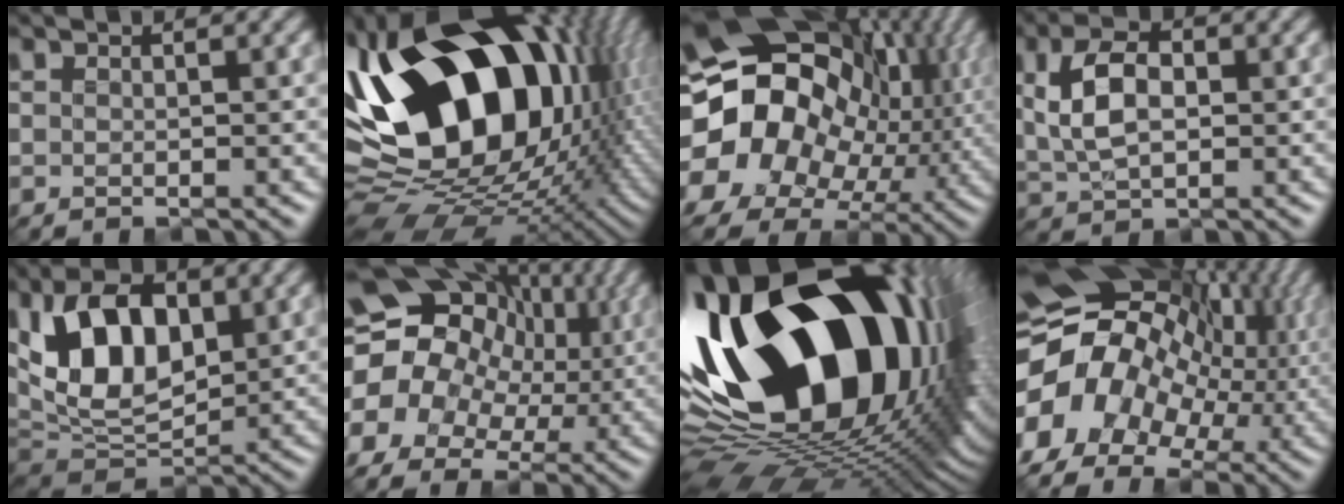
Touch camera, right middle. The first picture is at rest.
{"total": 21.3, "force": [2.5, 13.4, 16.4], "torque": [-0.304, 0.020, 0.023]}
{"total": 21.9, "force": [0.8, 18.7, 11.3], "torque": [-0.228, 0.013, -0.015]}
{"total": 5.2, "force": [0.3, 3.0, 4.2], "torque": [-0.079, 0.006, -0.001]}
{"total": 10.5, "force": [2.5, 6.0, 8.2], "torque": [-0.154, 0.011, 0.031]}
{"total": 18.4, "force": [2.5, 15.5, 9.6], "torque": [-0.187, 0.006, 0.018]}
{"total": 22.4, "force": [3.4, 12.6, 18.2], "torque": [-0.356, 0.005, 0.038]}
{"total": 17.4, "force": [-1.0, 13.4, 11.1], "torque": [-0.204, -0.008, -0.013]}